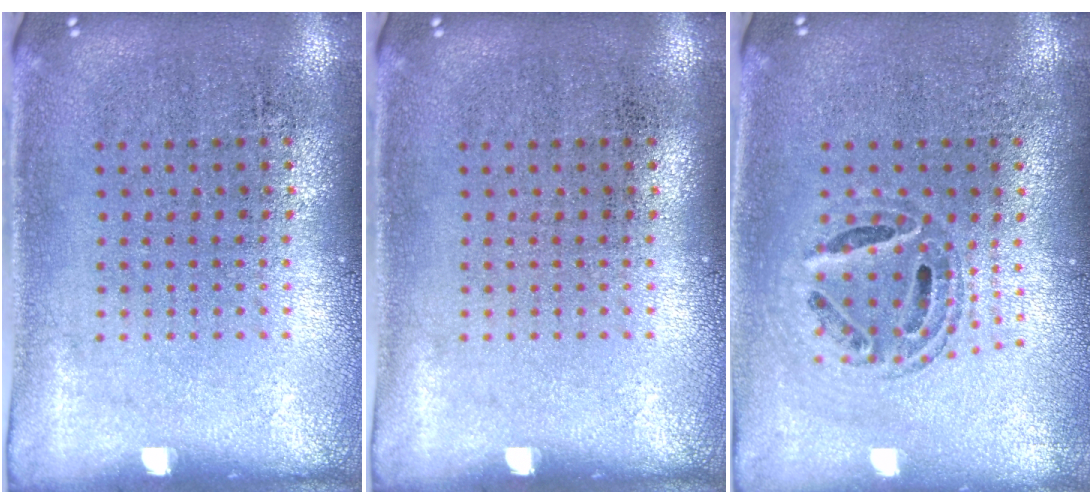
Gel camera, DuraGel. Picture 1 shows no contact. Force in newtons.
{"total": 0.0}
{"total": 0.6, "press": 0.6, "slide": 0.2}